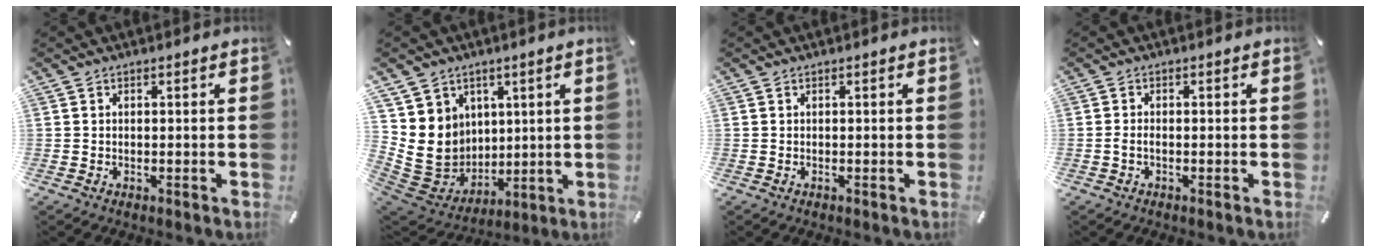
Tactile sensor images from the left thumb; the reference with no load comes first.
{"total": 11.7, "force": [2.0, 11.4, 1.8], "torque": [-0.044, -0.028, 0.050]}
{"total": 0.0}
{"total": 1.2, "force": [-0.5, 0.3, 1.0], "torque": [-0.019, 0.000, -0.008]}